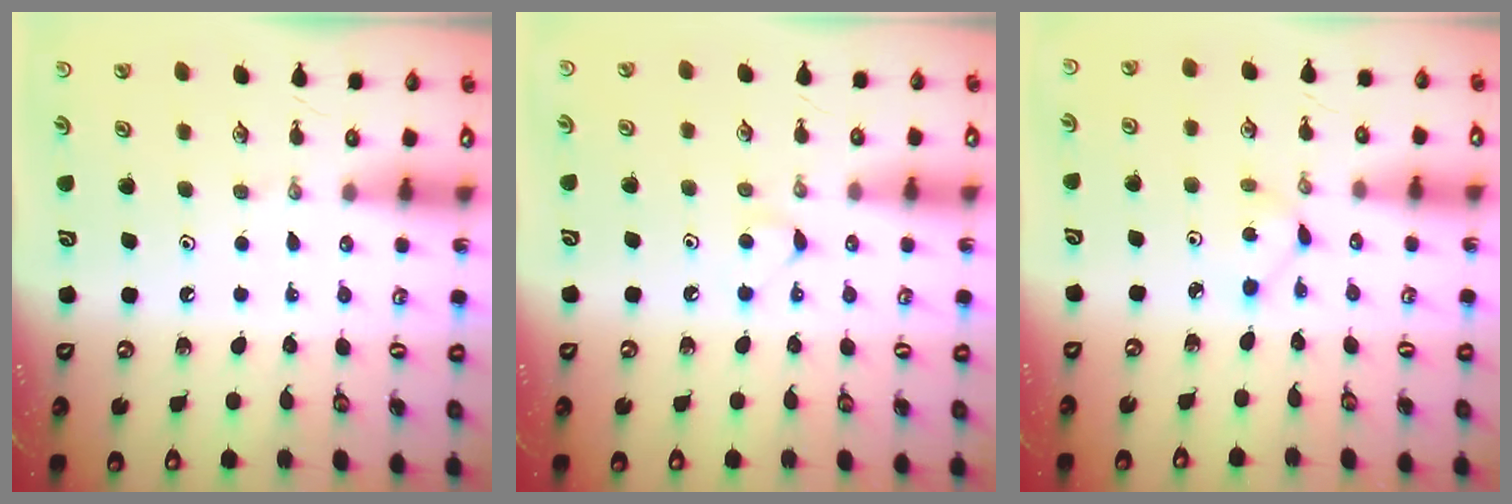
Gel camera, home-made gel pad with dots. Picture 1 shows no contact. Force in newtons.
{"total": 3.2, "press": 3.2, "slide": 0.5}
{"total": 2.8, "press": 2.8, "slide": 0.1}